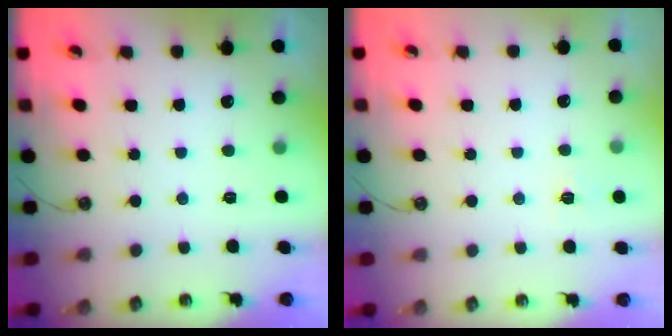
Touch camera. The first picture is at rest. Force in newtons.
{"total": 2.8, "press": 2.8, "slide": 0.3}